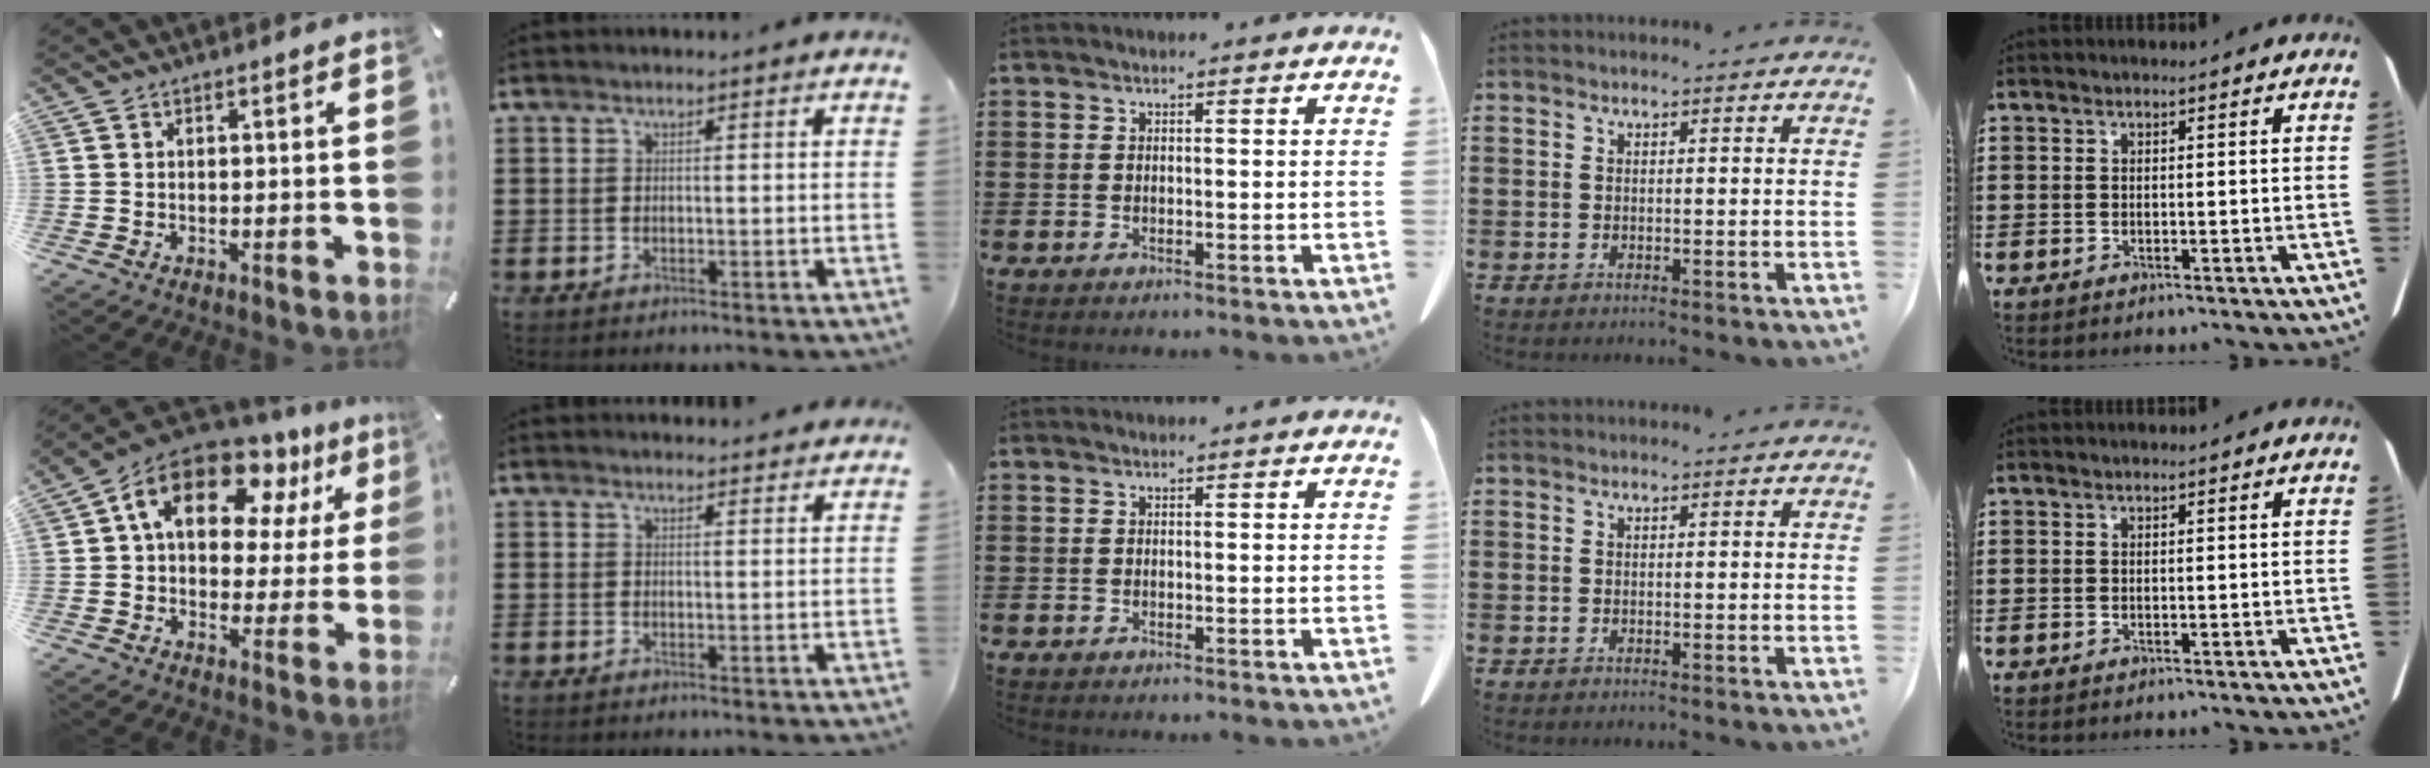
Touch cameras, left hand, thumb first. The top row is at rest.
{"thumb": {"total": 16.5, "force": [8.7, 10.0, 9.9], "torque": [-0.168, -0.038, 0.155]}, "index": {"total": 1.9, "force": [1.9, 0.1, 0.1], "torque": [-0.006, 0.001, 0.037]}}